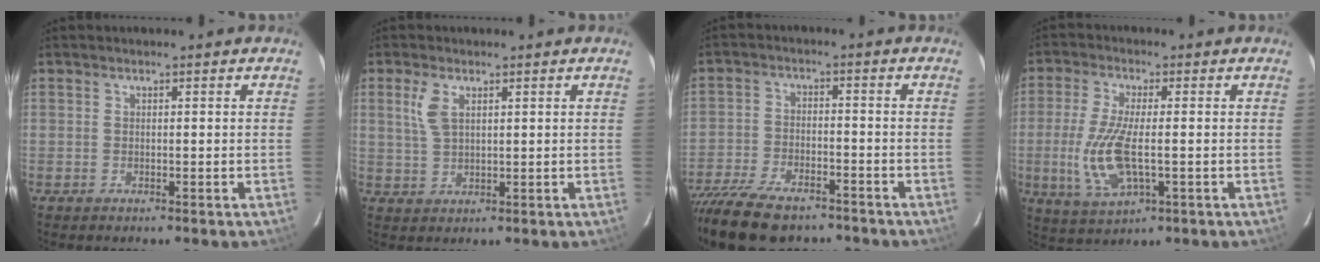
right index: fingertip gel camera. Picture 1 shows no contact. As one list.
[{"total": 4.4, "force": [1.9, 2.0, 3.4], "torque": [-0.070, 0.004, 0.042]}, {"total": 16.2, "force": [-12.7, 6.2, 7.8], "torque": [-0.181, -0.029, -0.219]}, {"total": 2.3, "force": [1.8, -1.2, 0.9], "torque": [-0.006, -0.026, 0.003]}]